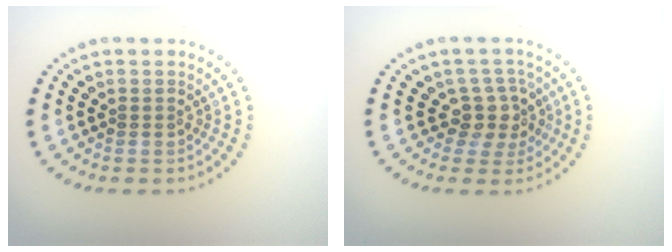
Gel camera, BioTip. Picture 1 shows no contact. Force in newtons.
{"total": 3.0, "press": 2.3, "slide": 1.9}